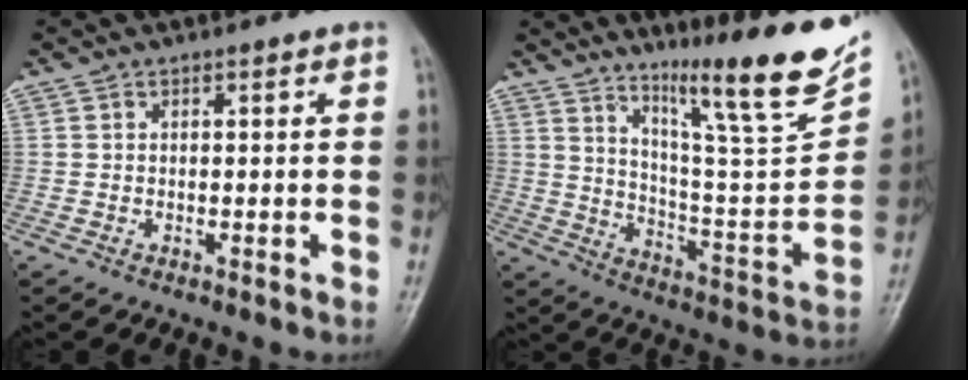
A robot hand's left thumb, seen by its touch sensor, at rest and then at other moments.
{"total": 20.7, "force": [14.1, 2.4, 15.0], "torque": [-0.192, -0.080, 0.234]}